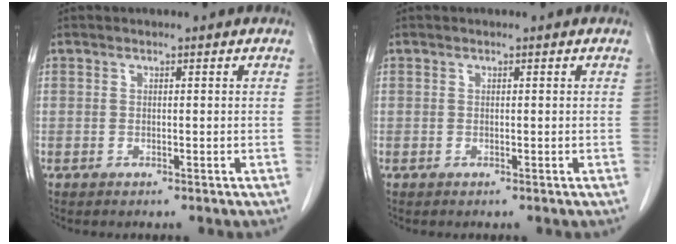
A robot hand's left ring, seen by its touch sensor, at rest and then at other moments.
{"total": 0.0}